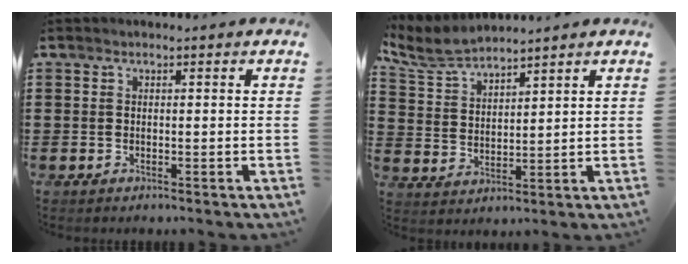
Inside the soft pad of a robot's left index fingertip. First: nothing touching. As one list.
[{"total": 5.6, "force": [5.2, 0.9, 1.7], "torque": [-0.055, -0.018, 0.095]}]